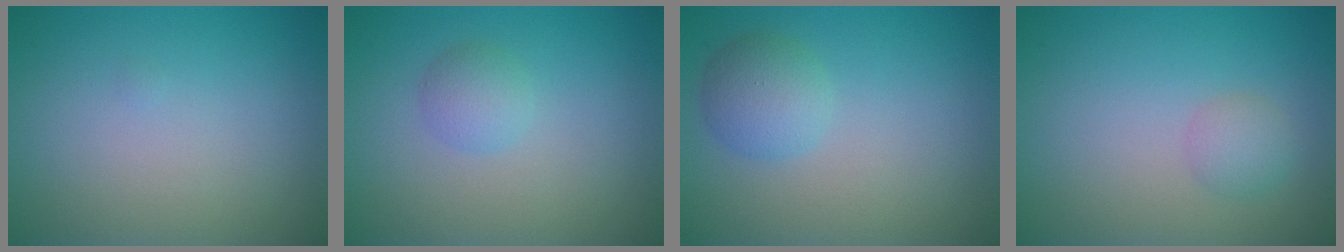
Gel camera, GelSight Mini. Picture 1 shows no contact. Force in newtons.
{"total": 1.7, "press": 1.7, "slide": 0.0}
{"total": 2.7, "press": 2.7, "slide": 0.2}
{"total": 1.5, "press": 1.5, "slide": 0.0}